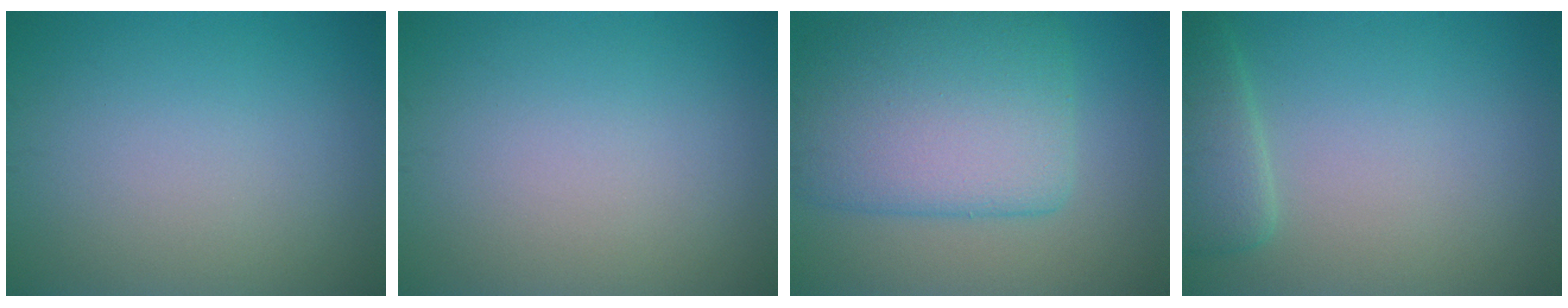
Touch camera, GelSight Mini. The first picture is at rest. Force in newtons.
{"total": 0.0}
{"total": 9.2, "press": 9.2, "slide": 0.6}
{"total": 2.9, "press": 2.9, "slide": 0.3}